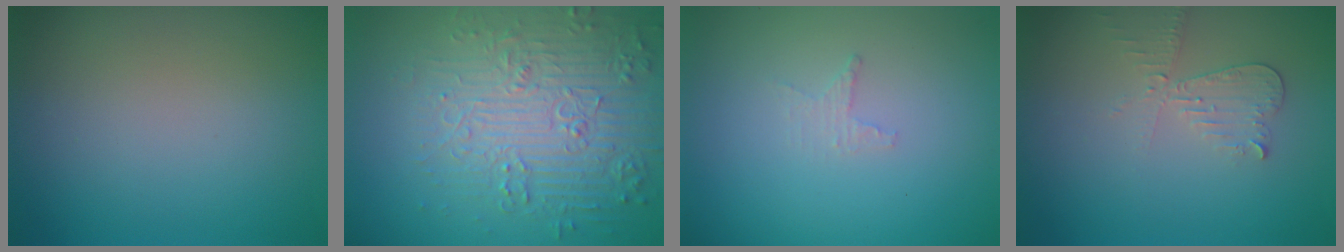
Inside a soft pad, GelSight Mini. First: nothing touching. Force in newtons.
{"total": 6.2, "press": 5.5, "slide": 2.8}
{"total": 0.9, "press": 0.8, "slide": 0.3}
{"total": 2.2, "press": 2.2, "slide": 0.2}